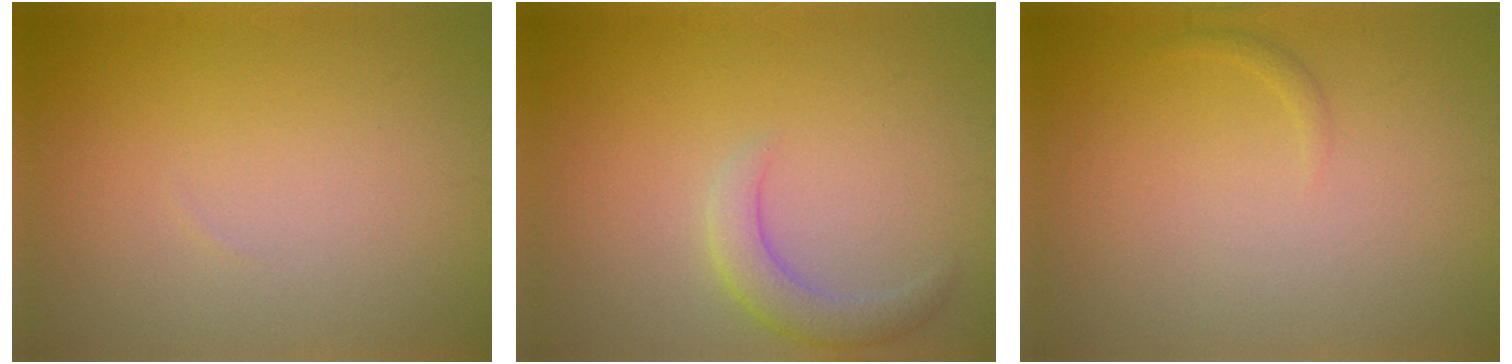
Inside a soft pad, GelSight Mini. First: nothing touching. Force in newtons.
{"total": 2.5, "press": 2.5, "slide": 0.2}
{"total": 0.5, "press": 0.5, "slide": 0.1}